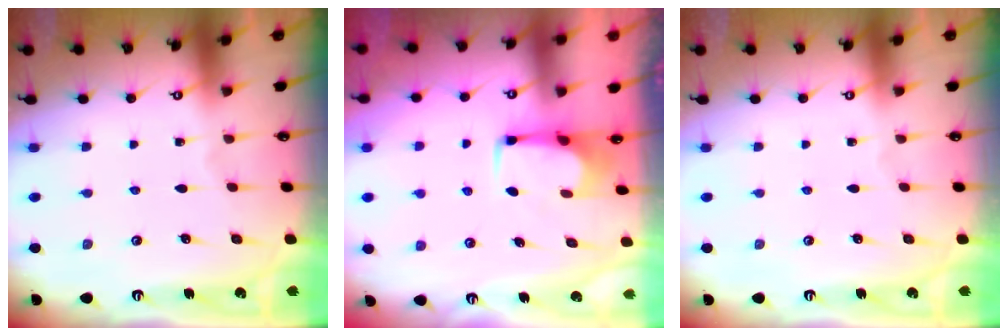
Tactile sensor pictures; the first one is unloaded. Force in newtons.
{"total": 2.7, "press": 2.6, "slide": 0.4}
{"total": 0.0}